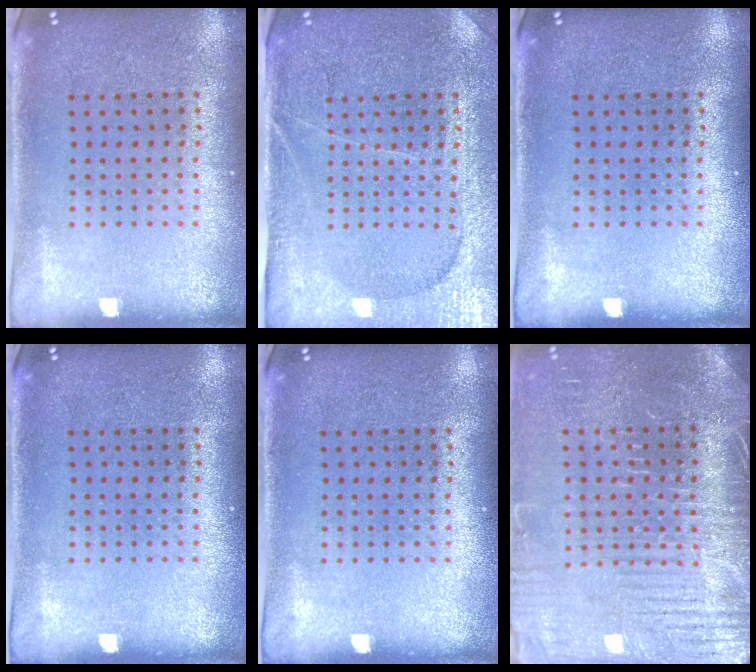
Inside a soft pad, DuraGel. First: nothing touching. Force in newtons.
{"total": 4.0, "press": 3.7, "slide": 1.6}
{"total": 0.0}
{"total": 0.0}
{"total": 0.0}
{"total": 4.1, "press": 3.7, "slide": 1.6}